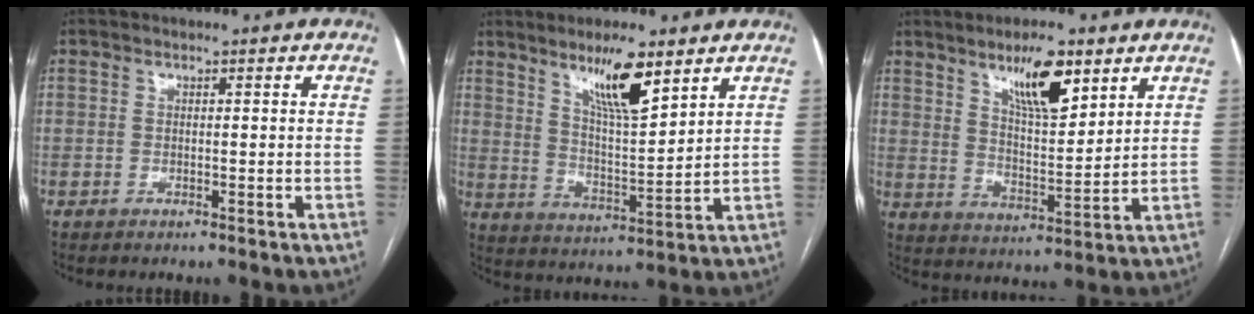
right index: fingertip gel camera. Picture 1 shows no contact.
{"total": 9.9, "force": [6.4, 1.4, 7.4], "torque": [-0.132, -0.008, 0.117]}
{"total": 10.1, "force": [6.2, 2.6, 7.5], "torque": [-0.131, -0.002, 0.110]}